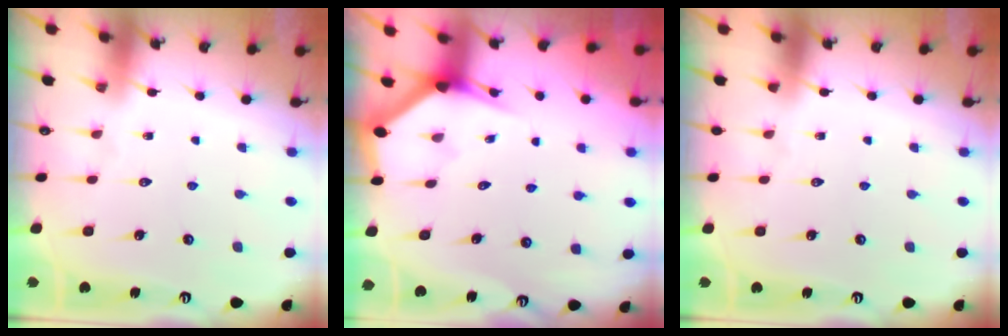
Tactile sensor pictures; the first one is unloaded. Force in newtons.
{"total": 3.7, "press": 3.7, "slide": 0.2}
{"total": 0.0}